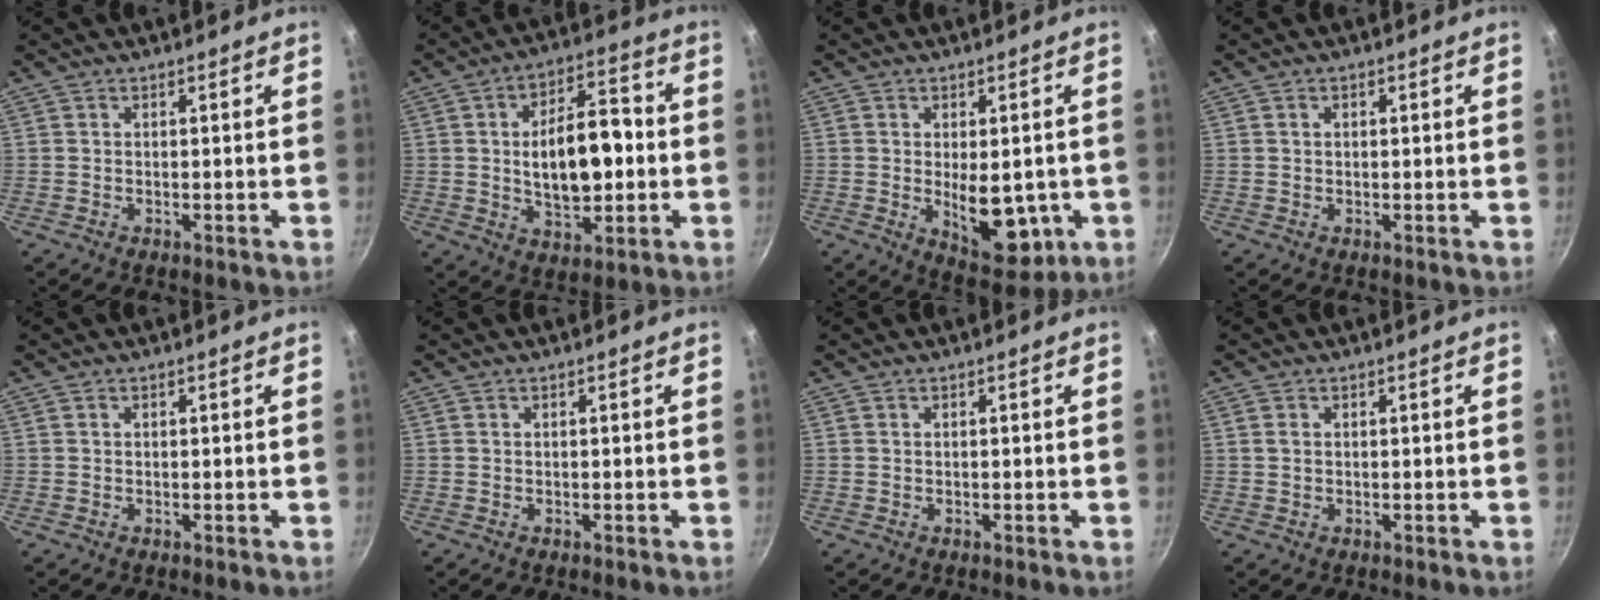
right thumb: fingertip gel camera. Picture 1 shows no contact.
{"total": 14.5, "force": [0.0, 7.6, 12.3], "torque": [-0.170, 0.019, 0.001]}
{"total": 10.8, "force": [-1.8, 5.6, 9.1], "torque": [-0.100, -0.016, -0.010]}
{"total": 0.8, "force": [0.2, 0.6, 0.5], "torque": [-0.004, 0.001, 0.002]}
{"total": 0.0}
{"total": 0.0}
{"total": 0.0}
{"total": 1.2, "force": [0.3, 0.8, 0.8], "torque": [-0.019, 0.000, 0.009]}